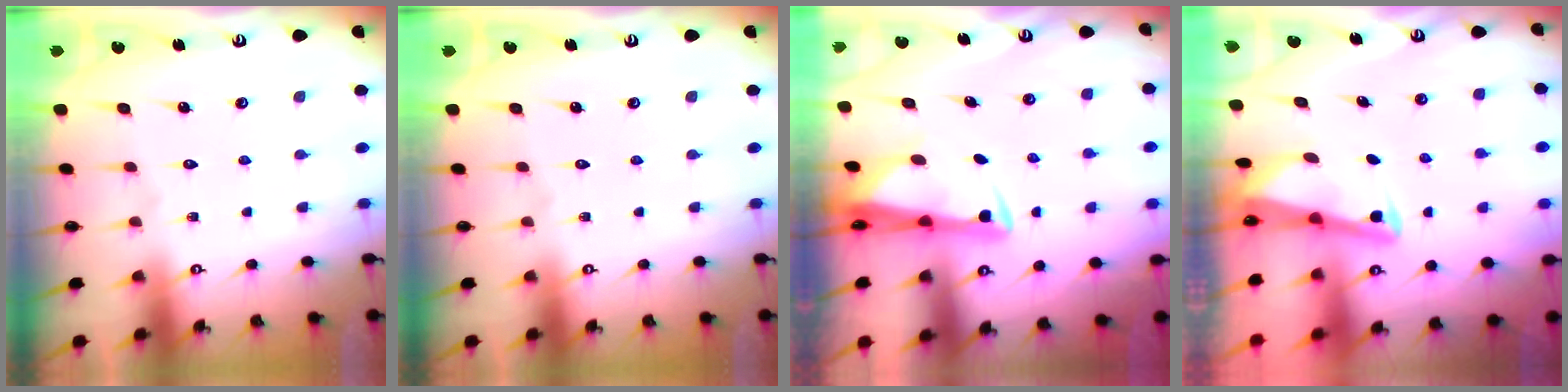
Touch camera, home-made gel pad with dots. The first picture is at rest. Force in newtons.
{"total": 0.0}
{"total": 2.9, "press": 2.9, "slide": 0.7}
{"total": 3.0, "press": 2.9, "slide": 0.4}